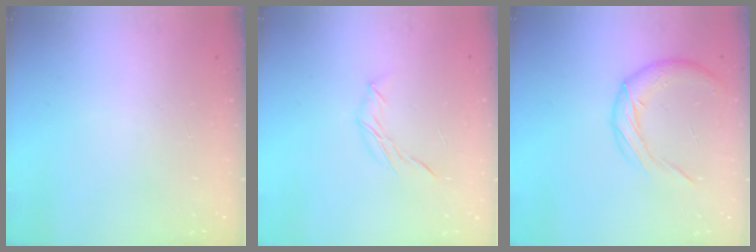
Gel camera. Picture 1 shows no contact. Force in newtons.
{"total": 6.2, "press": 6.1, "slide": 1.2}
{"total": 10.4, "press": 10.4, "slide": 0.3}